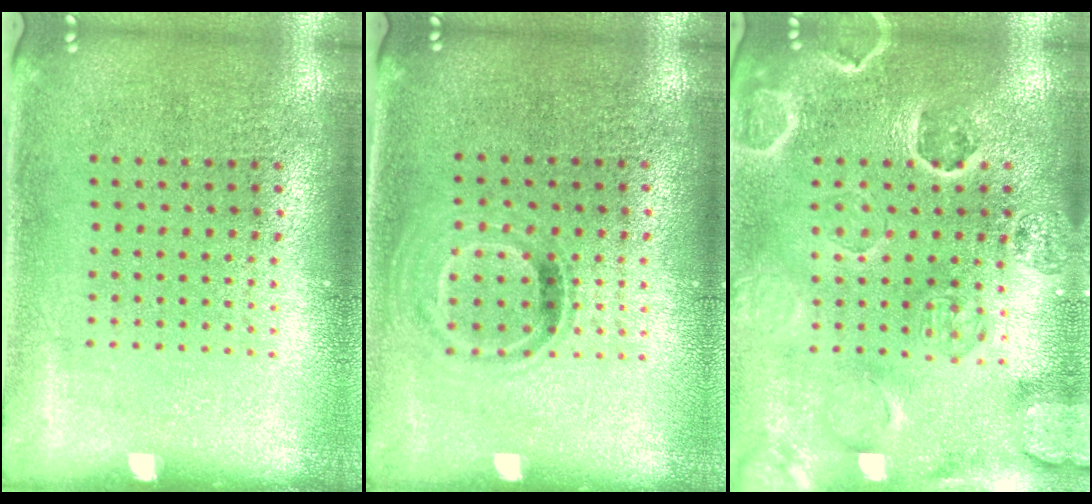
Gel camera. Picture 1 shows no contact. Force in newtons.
{"total": 0.9, "press": 0.8, "slide": 0.4}
{"total": 2.7, "press": 2.6, "slide": 0.8}